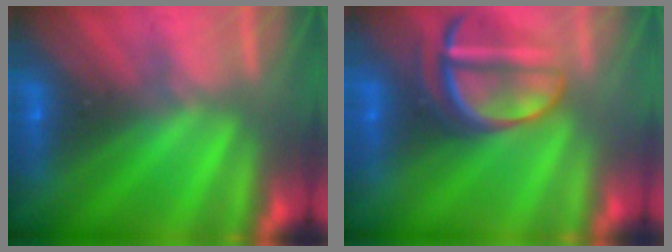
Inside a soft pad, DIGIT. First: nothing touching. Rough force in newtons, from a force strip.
{"total": 3.7}